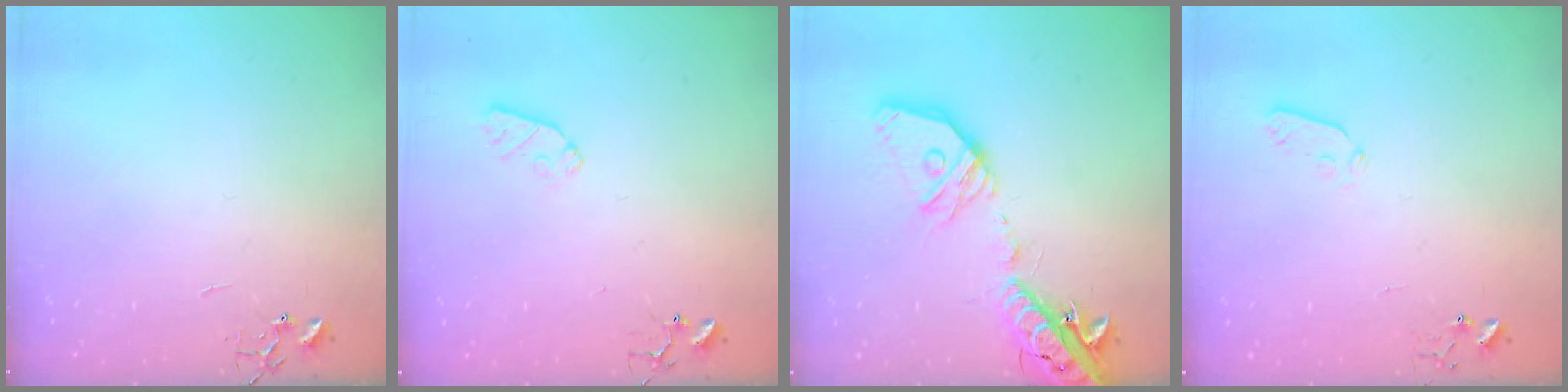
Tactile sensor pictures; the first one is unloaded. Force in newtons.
{"total": 6.2, "press": 6.2, "slide": 0.9}
{"total": 23.1, "press": 22.8, "slide": 3.6}
{"total": 3.5, "press": 3.3, "slide": 1.0}